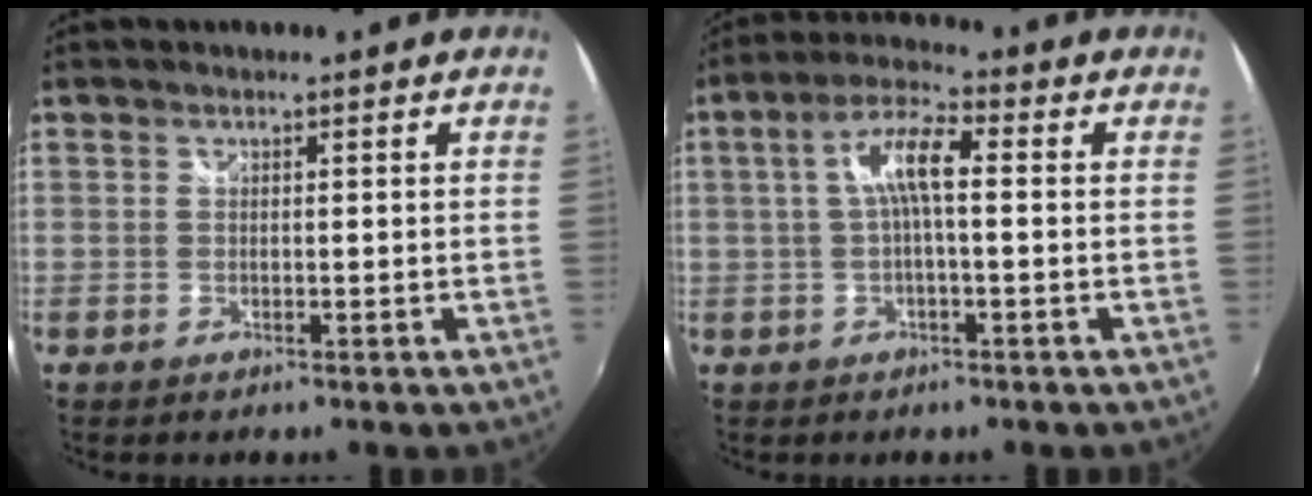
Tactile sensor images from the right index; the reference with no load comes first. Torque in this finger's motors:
{"motor_torque": [0.50, -0.29, 0.43, 0.12]}